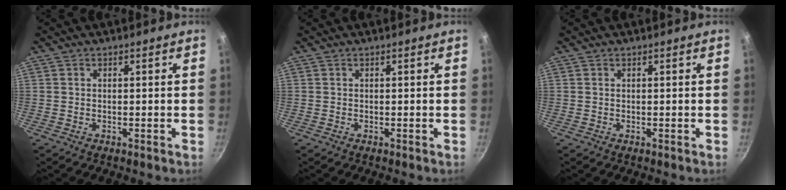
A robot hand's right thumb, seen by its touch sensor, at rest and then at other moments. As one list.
[{"total": 0.0}, {"total": 0.0}]